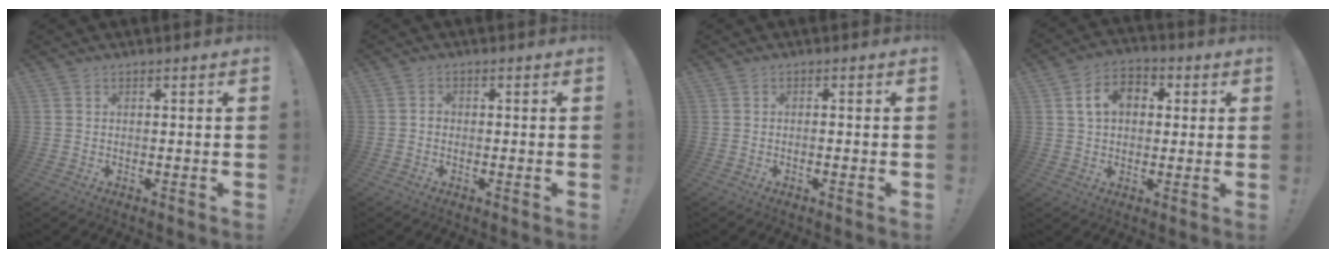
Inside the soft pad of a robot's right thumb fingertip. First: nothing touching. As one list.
[{"total": 1.2, "force": [-0.7, 0.9, 0.4], "torque": [-0.010, 0.006, -0.014]}, {"total": 0.9, "force": [-0.7, -0.1, 0.5], "torque": [-0.011, 0.000, -0.011]}, {"total": 9.5, "force": [2.2, 7.1, 5.9], "torque": [-0.096, 0.013, 0.043]}]